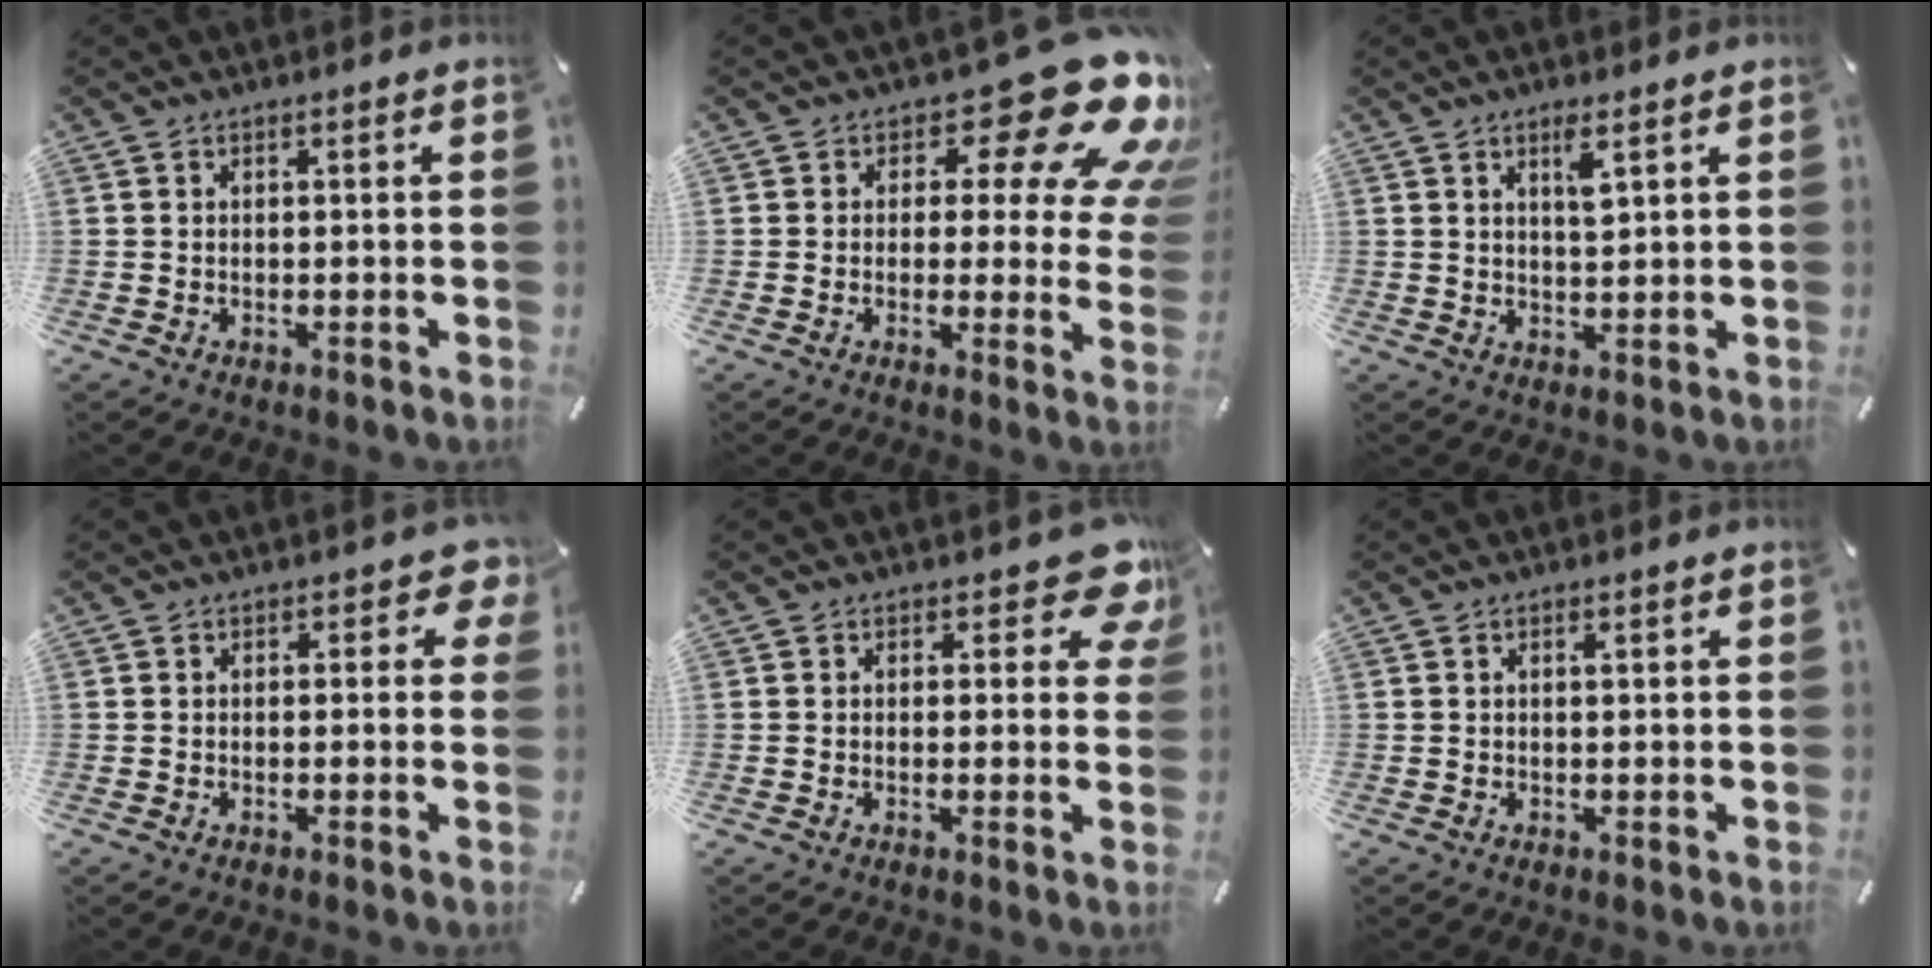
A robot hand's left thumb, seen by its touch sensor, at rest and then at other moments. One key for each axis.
{"total": 21.0, "fx": 11.3, "fy": 8.7, "fz": 15.5, "tx": -0.195, "ty": -0.069, "tz": 0.181}
{"total": 3.9, "fx": 2.2, "fy": 0.9, "fz": 3.1, "tx": -0.061, "ty": -0.002, "tz": 0.035}
{"total": 3.3, "fx": 0.7, "fy": 2.1, "fz": 2.5, "tx": -0.026, "ty": 0.001, "tz": 0.007}
{"total": 7.9, "fx": 4.3, "fy": 3.9, "fz": 5.4, "tx": -0.050, "ty": -0.024, "tz": 0.067}
{"total": 0.8, "fx": 0.2, "fy": 0.3, "fz": 0.7, "tx": -0.005, "ty": -0.002, "tz": 0.002}